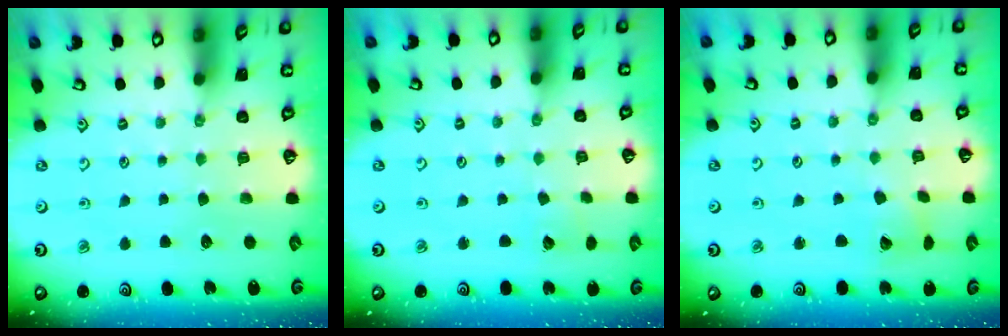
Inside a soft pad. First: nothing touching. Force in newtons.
{"total": 3.1, "press": 3.1, "slide": 0.3}
{"total": 4.5, "press": 4.4, "slide": 0.6}